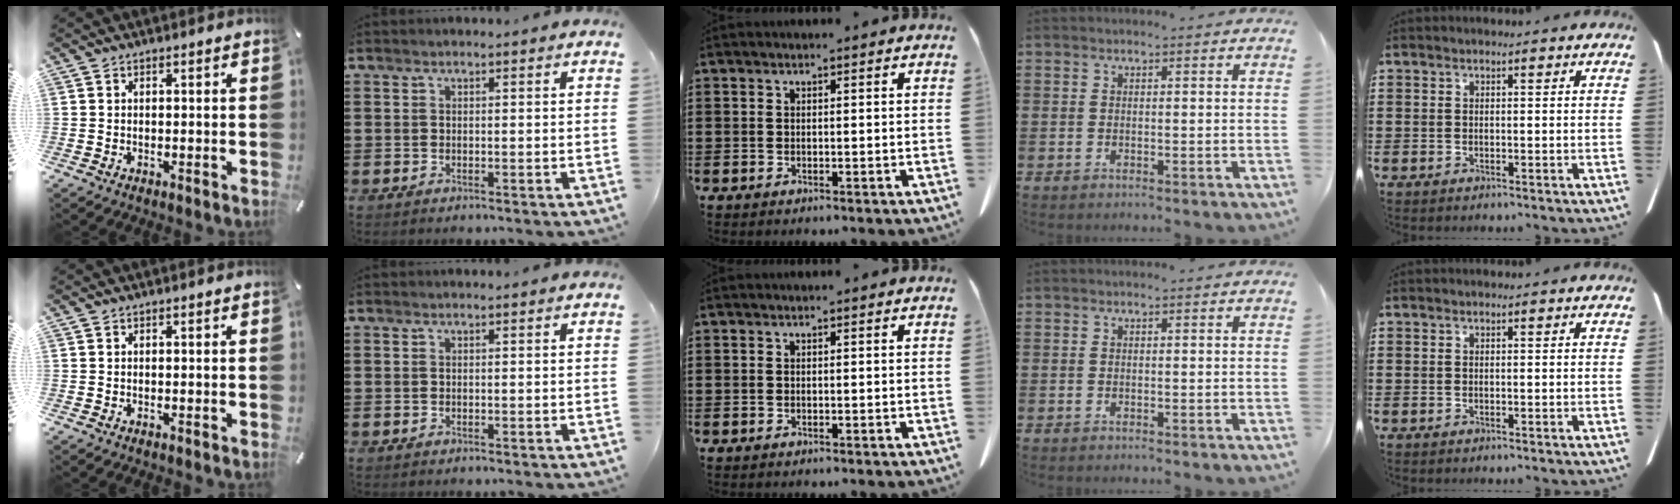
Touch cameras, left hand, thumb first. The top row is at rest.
{}